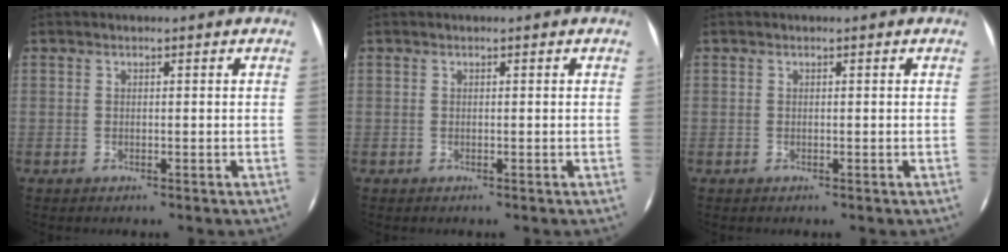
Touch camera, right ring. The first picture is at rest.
{"total": 0.0}
{"total": 0.0}